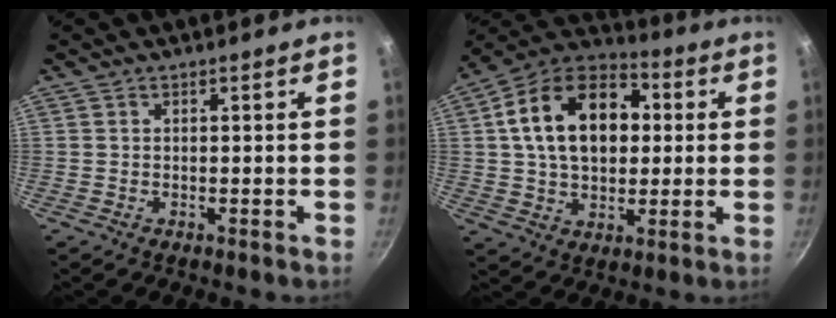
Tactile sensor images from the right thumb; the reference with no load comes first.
{"total": 19.8, "force": [3.3, 13.5, 14.1], "torque": [-0.206, 0.025, 0.040]}